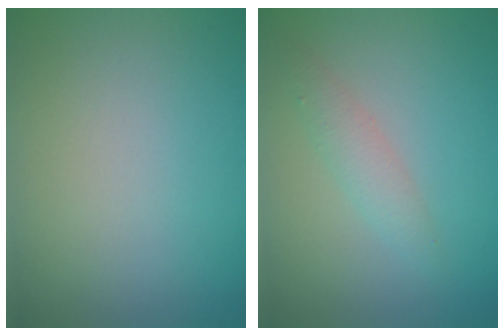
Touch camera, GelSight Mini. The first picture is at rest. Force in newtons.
{"total": 1.8, "press": 1.8, "slide": 0.1}